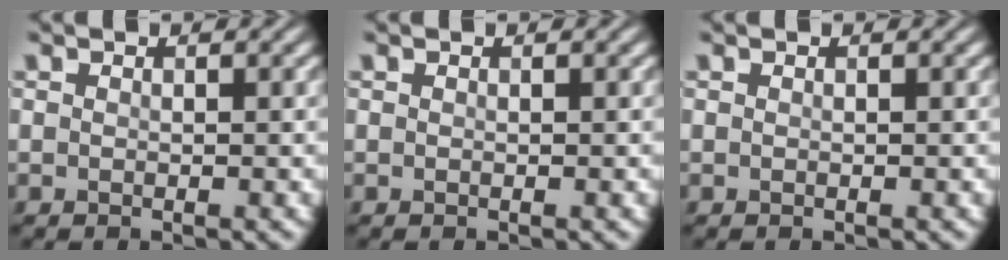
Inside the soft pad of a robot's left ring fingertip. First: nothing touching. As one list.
[{"total": 0.0}, {"total": 0.0}]